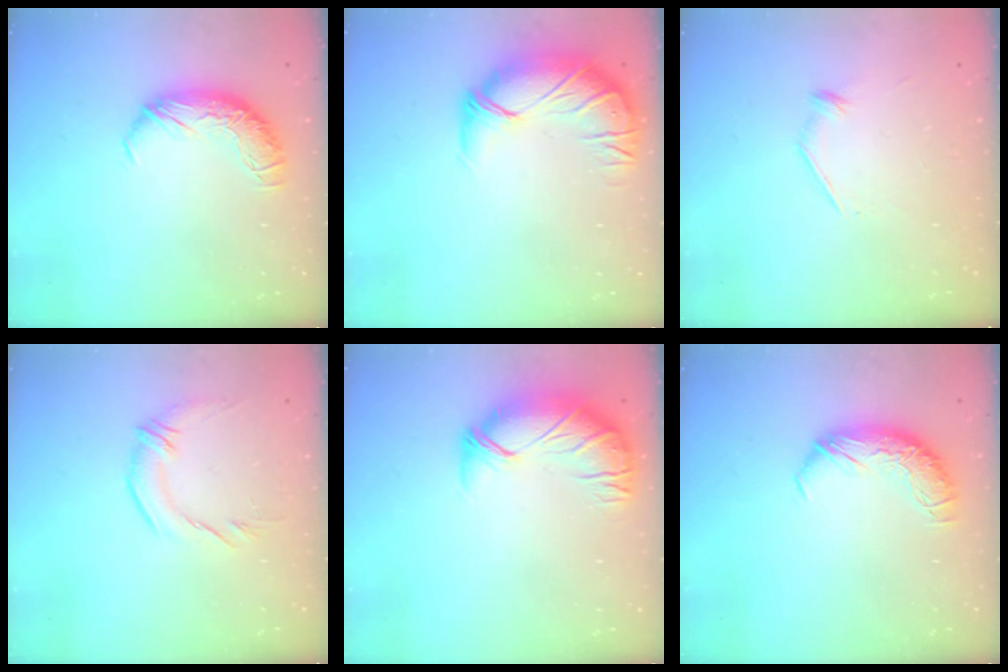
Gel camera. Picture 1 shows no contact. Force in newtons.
{"total": 2.8, "press": 0.1, "slide": 2.8}
{"total": 7.0, "press": 6.9, "slide": 0.7}
{"total": 2.0, "press": 0.3, "slide": 2.0}
{"total": 2.5, "press": 0.5, "slide": 2.5}
{"total": 0.0}